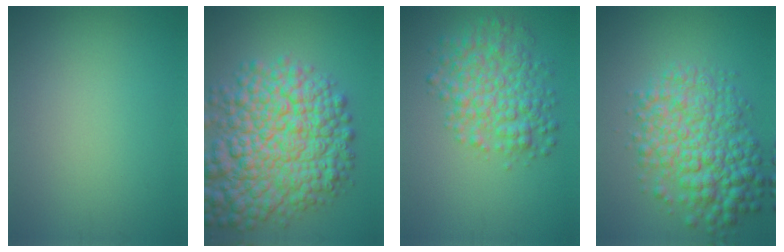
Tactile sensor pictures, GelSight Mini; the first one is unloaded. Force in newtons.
{"total": 12.3, "press": 12.3, "slide": 0.5}
{"total": 5.8, "press": 5.8, "slide": 0.1}
{"total": 7.5, "press": 7.5, "slide": 0.1}